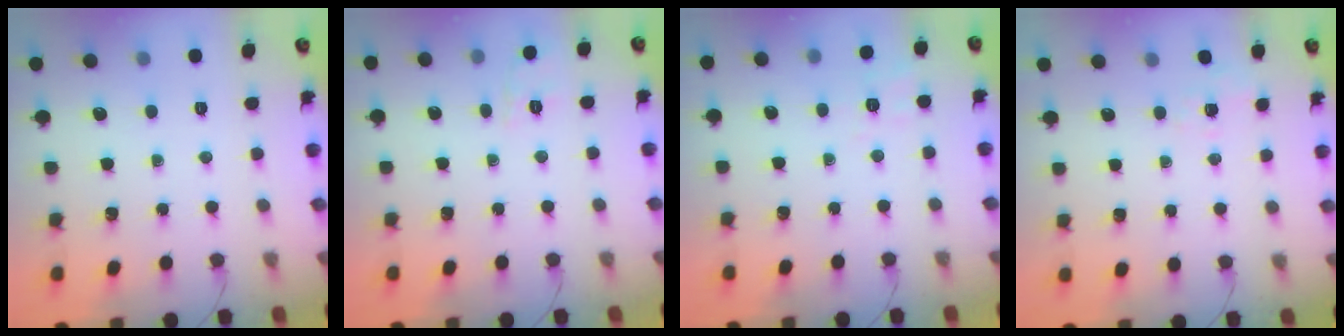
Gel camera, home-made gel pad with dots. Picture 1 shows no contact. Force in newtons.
{"total": 2.0, "press": 0.7, "slide": 1.9}
{"total": 2.2, "press": 0.2, "slide": 2.2}
{"total": 1.7, "press": 0.9, "slide": 1.4}